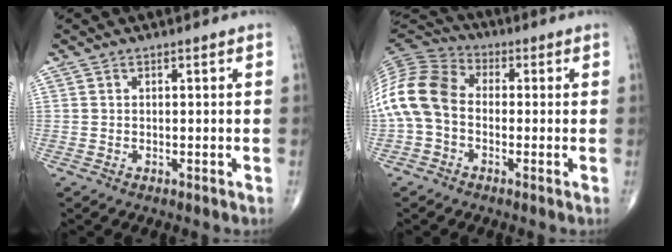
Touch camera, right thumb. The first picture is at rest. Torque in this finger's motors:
{"motor_torque": [0.34, 0.17, 1.26, -0.31, 0.48]}